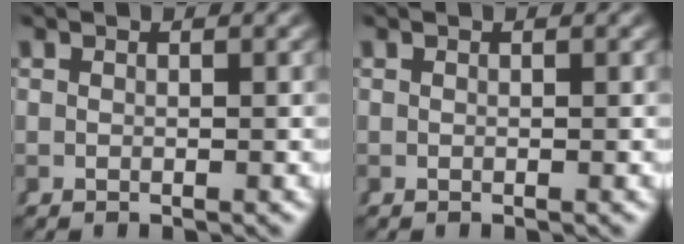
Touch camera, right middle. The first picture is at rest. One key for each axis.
{"total": 0.0}